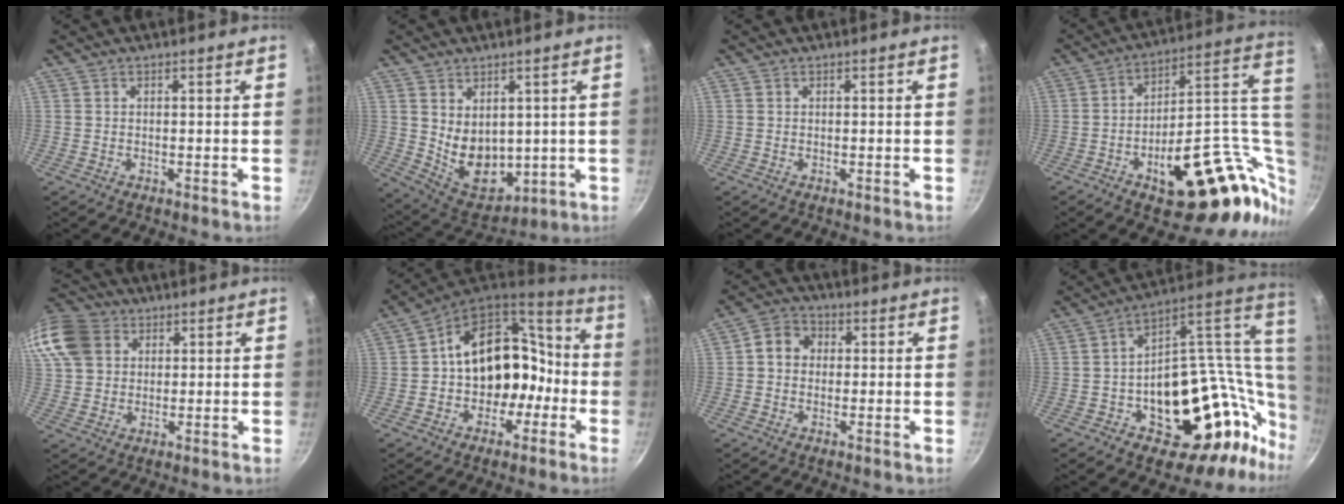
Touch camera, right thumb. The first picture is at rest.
{"total": 10.9, "force": [1.9, 7.9, 7.2], "torque": [-0.085, -0.034, 0.061]}
{"total": 0.0}
{"total": 28.8, "force": [-3.5, 14.4, 24.7], "torque": [-0.288, 0.026, -0.029]}
{"total": 18.0, "force": [6.6, 14.4, 8.7], "torque": [-0.207, 0.030, 0.122]}
{"total": 18.9, "force": [-2.9, 14.9, 11.3], "torque": [-0.127, 0.094, -0.030]}
{"total": 6.1, "force": [0.7, 5.2, 3.0], "torque": [-0.024, 0.014, -0.003]}
{"total": 28.8, "force": [4.4, 20.1, 20.1], "torque": [-0.212, 0.023, 0.088]}